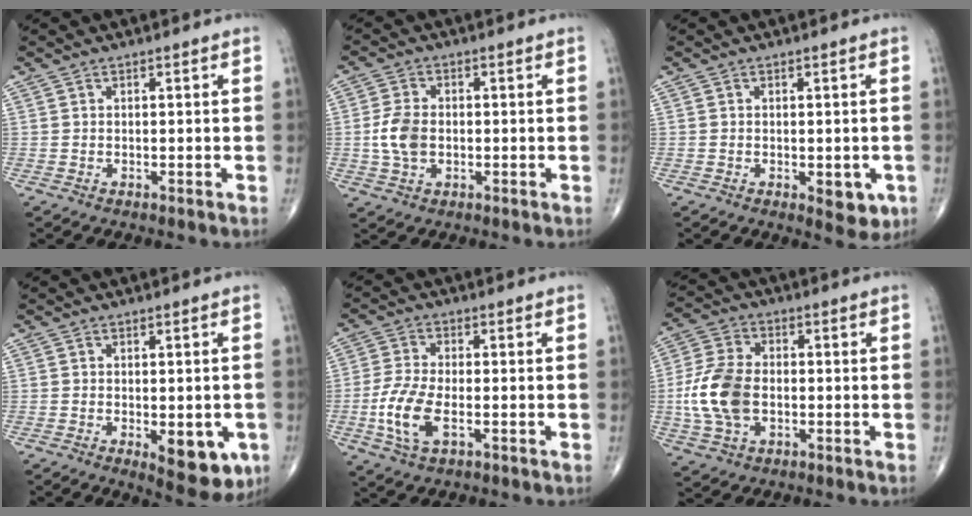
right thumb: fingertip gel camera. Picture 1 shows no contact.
{"total": 6.1, "force": [-0.6, 4.0, 4.6], "torque": [-0.095, 0.005, -0.011]}
{"total": 4.8, "force": [-1.4, 2.5, 3.9], "torque": [-0.030, -0.006, -0.013]}
{"total": 9.4, "force": [-2.9, 4.2, 7.9], "torque": [-0.079, -0.009, -0.030]}
{"total": 8.7, "force": [-2.4, 4.1, 7.4], "torque": [-0.172, 0.004, -0.047]}
{"total": 12.1, "force": [-1.5, 7.7, 9.2], "torque": [-0.191, 0.012, -0.031]}